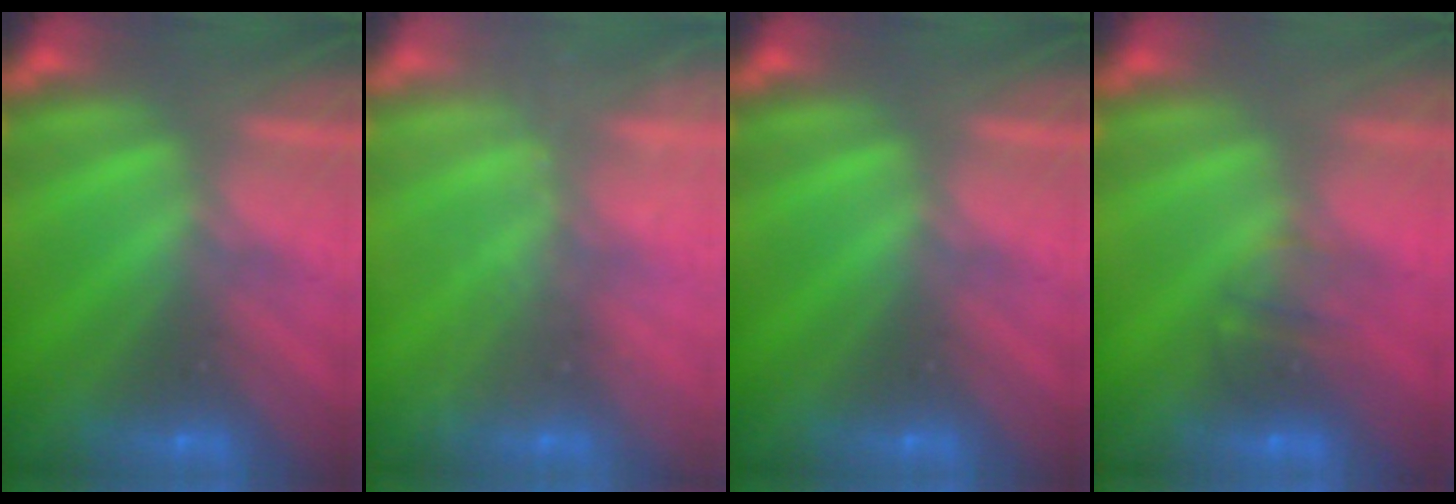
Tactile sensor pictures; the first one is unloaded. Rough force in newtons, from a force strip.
{"total": 1.4}
{"total": 0.0}
{"total": 2.2}